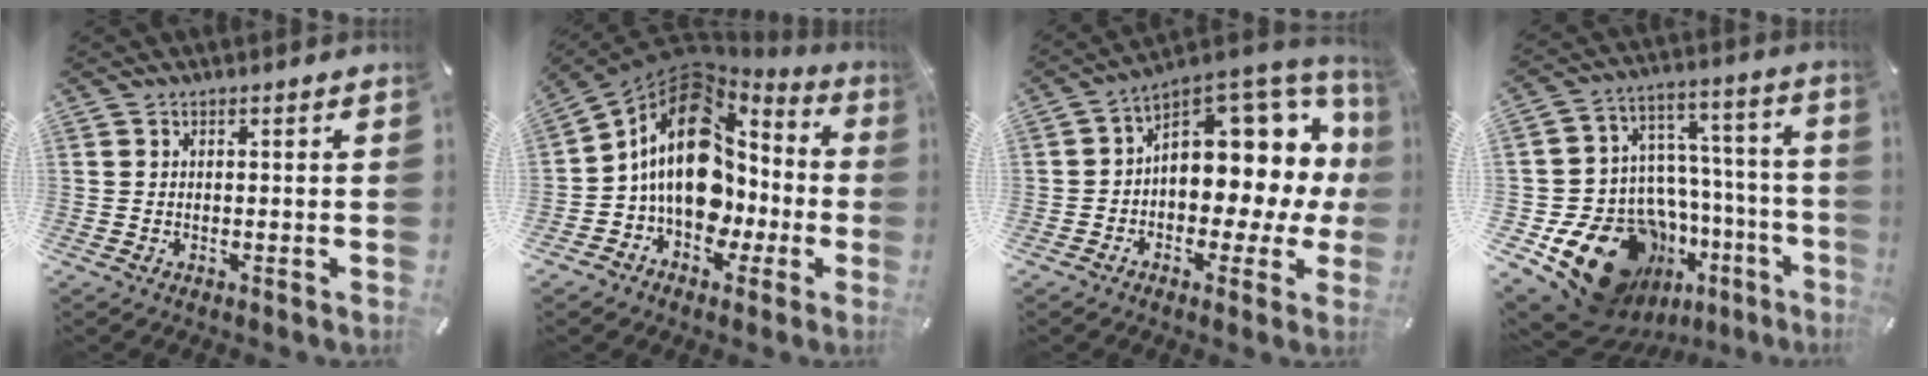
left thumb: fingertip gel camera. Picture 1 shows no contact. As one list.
[{"total": 19.1, "force": [1.3, 14.2, 12.8], "torque": [-0.216, -0.011, 0.026]}, {"total": 14.3, "force": [5.1, 9.5, 9.4], "torque": [-0.101, -0.066, 0.081]}, {"total": 21.7, "force": [-12.5, 13.7, 11.3], "torque": [-0.182, 0.038, -0.180]}]